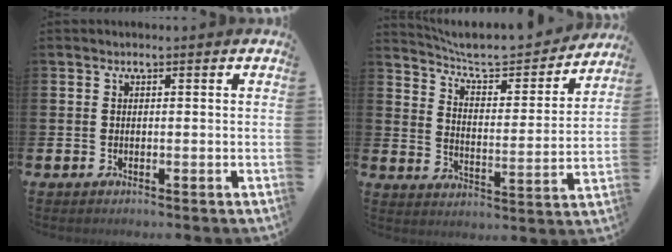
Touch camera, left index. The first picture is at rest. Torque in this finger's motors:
{"motor_torque": [0.40, -0.94, 0.06, 0.07]}